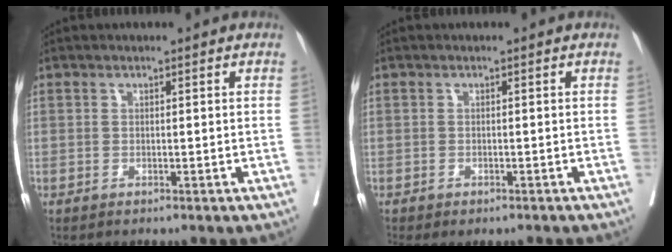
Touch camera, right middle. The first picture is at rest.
{"total": 3.8, "force": [-3.0, 1.9, 1.3], "torque": [-0.012, 0.000, -0.041]}